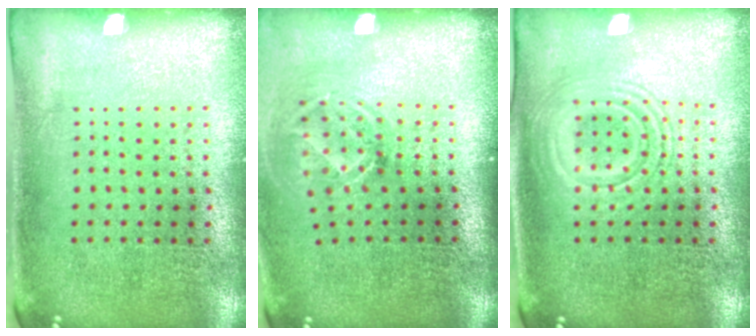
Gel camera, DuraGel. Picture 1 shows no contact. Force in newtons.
{"total": 1.8, "press": 1.3, "slide": 1.3}
{"total": 2.7, "press": 2.6, "slide": 0.4}